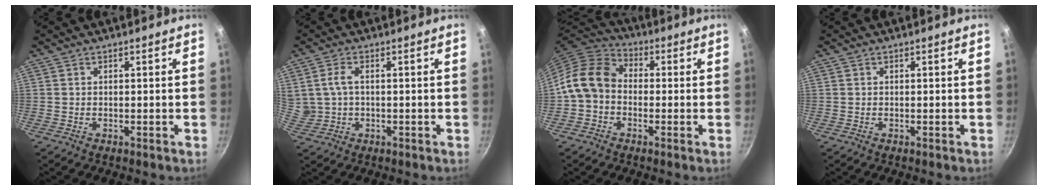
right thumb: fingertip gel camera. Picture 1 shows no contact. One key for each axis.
{"total": 5.0, "fx": 0.5, "fy": 3.4, "fz": 3.6, "tx": -0.073, "ty": 0.007, "tz": 0.017}
{"total": 10.2, "fx": -1.0, "fy": 8.2, "fz": 6.1, "tx": -0.087, "ty": 0.032, "tz": -0.041}
{"total": 0.0}